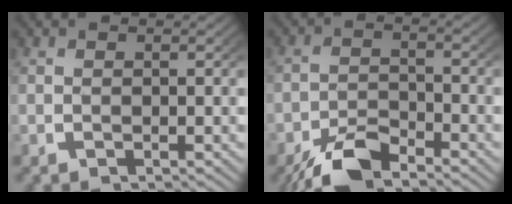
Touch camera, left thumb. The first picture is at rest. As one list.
[{"total": 5.4, "force": [-4.3, 2.0, 2.6], "torque": [-0.046, -0.011, -0.076]}]